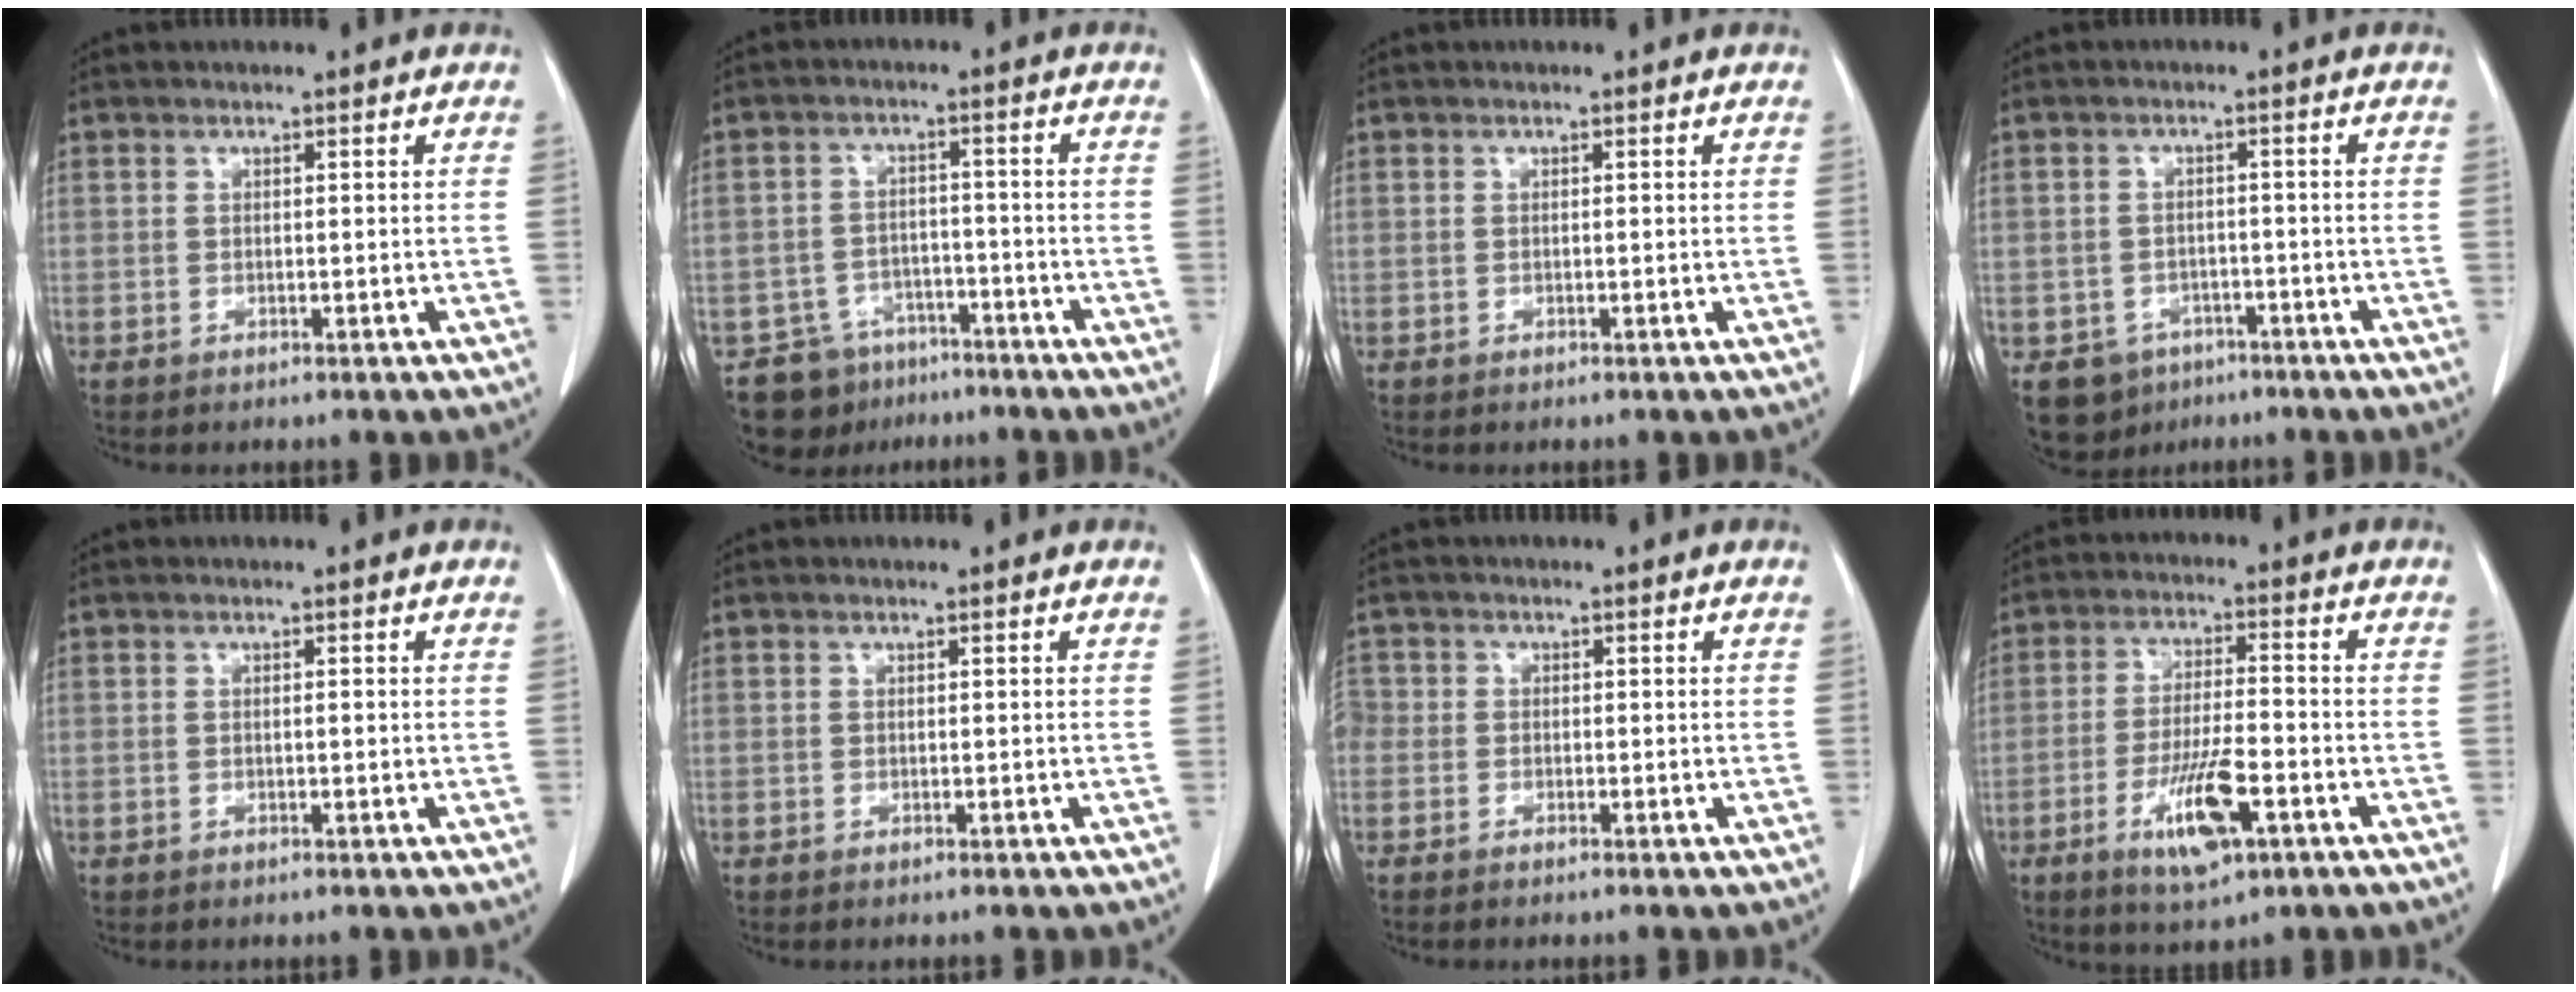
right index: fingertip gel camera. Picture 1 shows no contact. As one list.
[{"total": 8.3, "force": [-6.0, 5.7, 0.6], "torque": [-0.010, 0.023, -0.089]}, {"total": 0.0}, {"total": 5.9, "force": [-3.4, 4.7, 1.0], "torque": [-0.015, 0.008, -0.044]}, {"total": 0.6, "force": [-0.1, 0.1, 0.6], "torque": [-0.010, 0.000, 0.001]}, {"total": 0.0}, {"total": 3.1, "force": [-1.5, 2.5, 0.9], "torque": [-0.026, 0.005, -0.032]}, {"total": 9.7, "force": [-4.3, 2.3, 8.5], "torque": [-0.160, -0.009, -0.069]}]